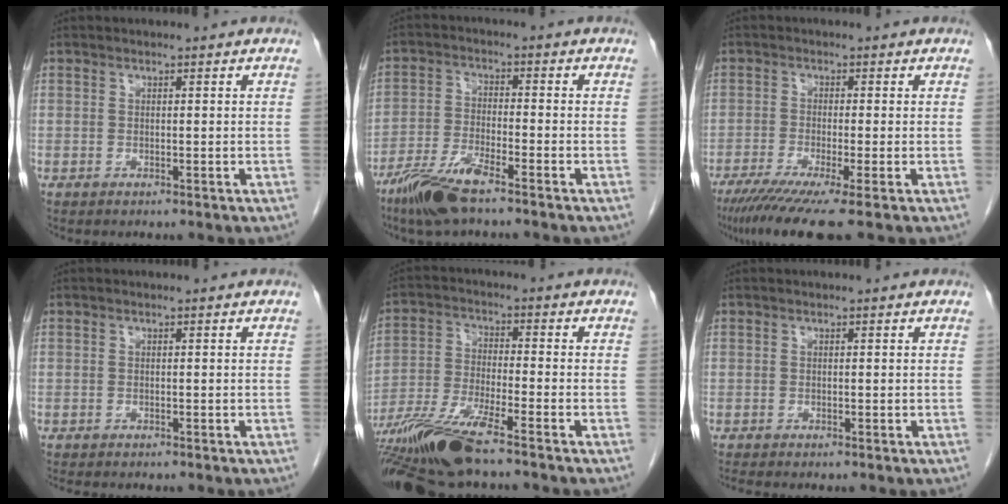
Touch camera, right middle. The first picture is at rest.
{"total": 8.0, "force": [-5.9, 0.8, 5.3], "torque": [-0.116, -0.020, -0.117]}
{"total": 9.0, "force": [-6.3, -0.4, 6.3], "torque": [-0.097, -0.025, -0.103]}
{"total": 2.0, "force": [-1.7, 0.5, 0.9], "torque": [-0.015, -0.005, -0.019]}
{"total": 11.8, "force": [-9.0, 0.4, 7.7], "torque": [-0.151, -0.028, -0.166]}
{"total": 0.5, "force": [-0.5, -0.2, 0.1], "torque": [-0.003, -0.001, -0.010]}